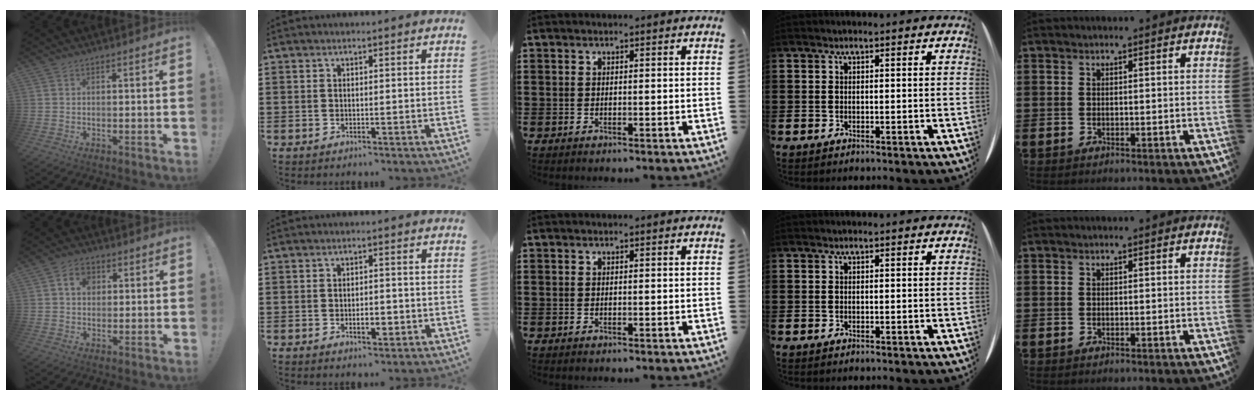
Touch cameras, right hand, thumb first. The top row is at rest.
{"thumb": {"total": 5.7, "force": [1.5, 4.1, 3.6], "torque": [-0.053, 0.008, 0.025]}, "index": {"total": 3.2, "force": [-0.9, 1.4, 2.7], "torque": [-0.051, 0.004, -0.017]}}